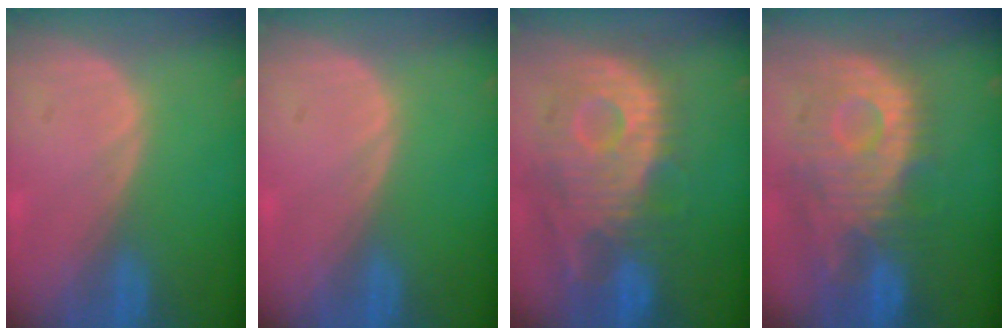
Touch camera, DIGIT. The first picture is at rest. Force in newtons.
{"total": 0.0}
{"total": 12.3, "press": 10.9, "slide": 5.6}
{"total": 11.6, "press": 10.5, "slide": 4.9}